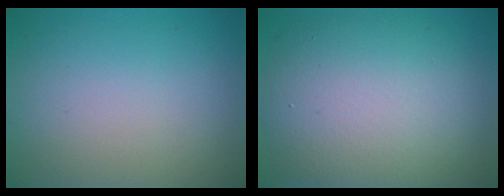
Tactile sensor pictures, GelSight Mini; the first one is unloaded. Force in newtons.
{"total": 10.5, "press": 10.5, "slide": 0.5}